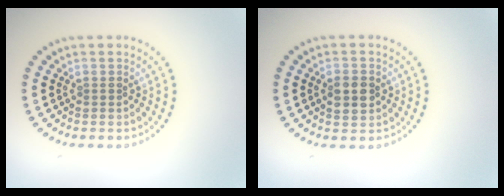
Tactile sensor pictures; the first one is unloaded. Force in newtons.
{"total": 2.9, "press": 2.9, "slide": 0.1}